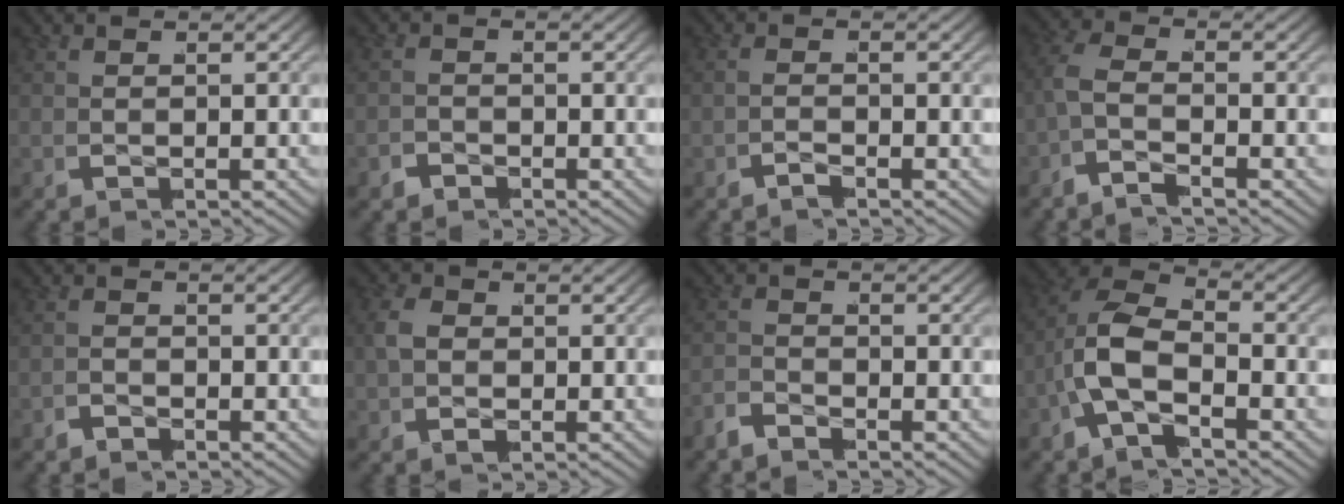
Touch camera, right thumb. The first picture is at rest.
{"total": 1.4, "force": [-1.2, 0.5, -0.4], "torque": [0.007, -0.002, -0.024]}
{"total": 1.0, "force": [-0.9, -0.4, -0.2], "torque": [0.003, 0.005, -0.025]}
{"total": 2.4, "force": [-1.3, 1.0, 1.7], "torque": [-0.047, -0.004, -0.033]}
{"total": 1.2, "force": [-1.1, -0.1, -0.5], "torque": [0.009, 0.003, -0.026]}
{"total": 3.0, "force": [0.2, 2.4, 1.8], "torque": [-0.046, -0.006, 0.008]}
{"total": 1.7, "force": [-1.7, 0.0, -0.4], "torque": [0.009, 0.002, -0.043]}
{"total": 8.2, "force": [-0.8, 5.8, 5.7], "torque": [-0.147, -0.018, -0.020]}